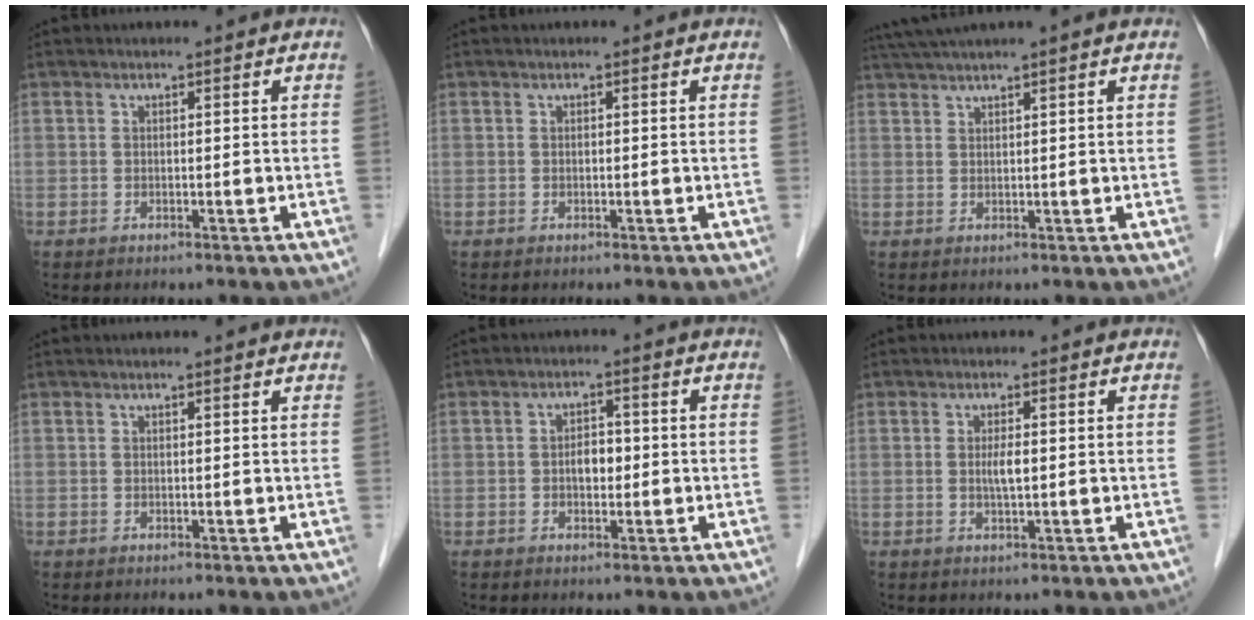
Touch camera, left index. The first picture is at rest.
{"total": 0.0}
{"total": 4.7, "force": [3.8, -1.2, 2.5], "torque": [-0.049, 0.026, 0.073]}
{"total": 1.6, "force": [1.5, 0.1, 0.5], "torque": [-0.014, 0.007, 0.014]}
{"total": 2.9, "force": [-0.3, 1.8, 2.2], "torque": [-0.037, 0.009, -0.004]}
{"total": 2.0, "force": [0.1, 0.3, 2.0], "torque": [-0.042, -0.001, 0.002]}